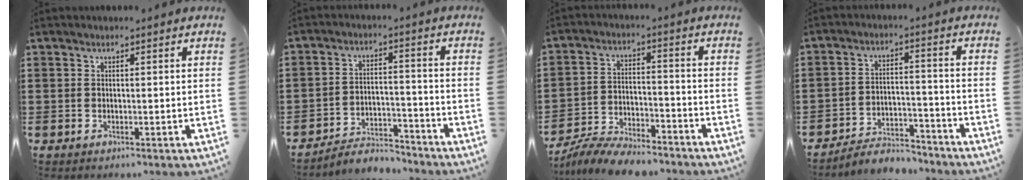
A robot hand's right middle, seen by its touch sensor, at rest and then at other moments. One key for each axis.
{"total": 5.1, "fx": -4.9, "fy": 1.1, "fz": 0.5, "tx": -0.011, "ty": 0.011, "tz": -0.101}
{"total": 7.7, "fx": -7.4, "fy": 1.2, "fz": 2.0, "tx": -0.035, "ty": 0.015, "tz": -0.143}
{"total": 5.4, "fx": -5.3, "fy": 1.1, "fz": 0.7, "tx": -0.012, "ty": 0.012, "tz": -0.106}